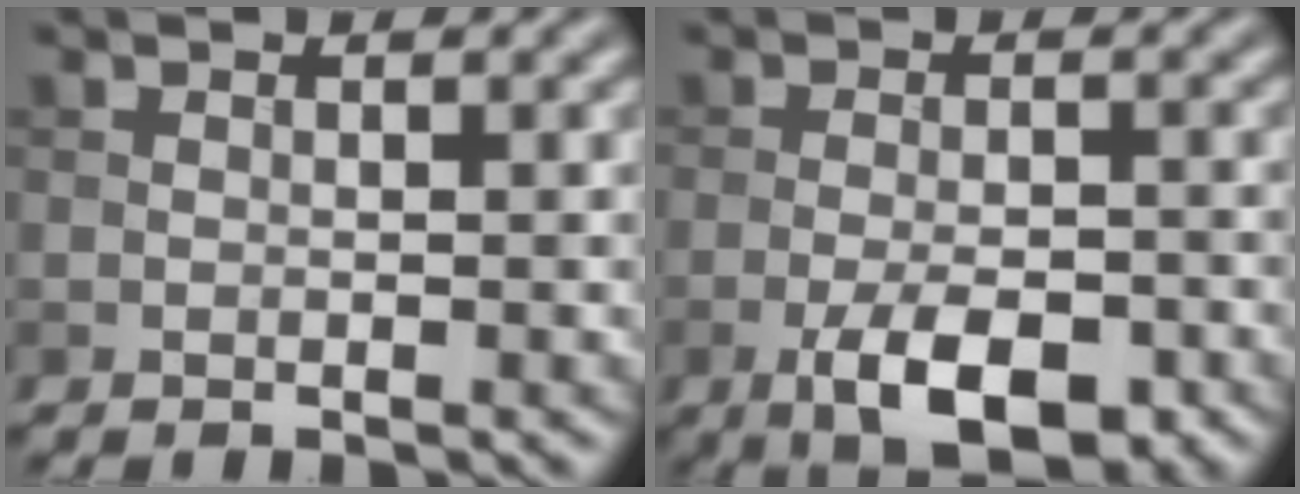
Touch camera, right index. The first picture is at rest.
{"total": 6.2, "force": [-3.0, 2.5, 4.9], "torque": [-0.082, -0.006, -0.048]}